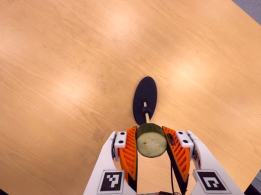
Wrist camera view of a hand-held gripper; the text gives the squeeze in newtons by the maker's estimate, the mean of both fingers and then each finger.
{"total": 10.3, "left": 9.5, "right": 11.0}